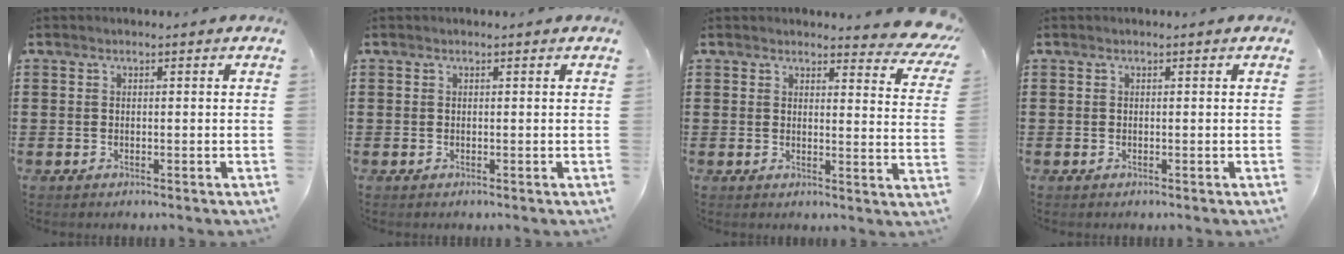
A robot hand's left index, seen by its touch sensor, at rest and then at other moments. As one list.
[{"total": 0.0}, {"total": 4.3, "force": [3.9, 0.5, 1.5], "torque": [-0.029, -0.020, 0.069]}, {"total": 0.0}]